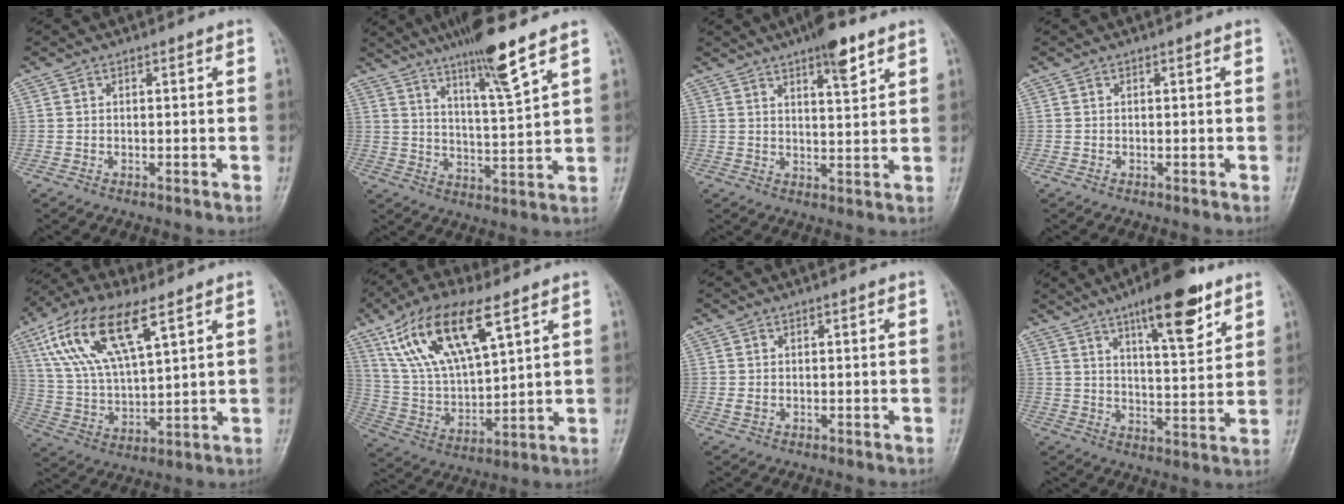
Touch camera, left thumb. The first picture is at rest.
{"total": 11.4, "force": [7.8, 0.5, 8.3], "torque": [-0.140, -0.048, 0.137]}
{"total": 7.1, "force": [4.6, 1.7, 5.1], "torque": [-0.068, -0.023, 0.068]}
{"total": 0.0}
{"total": 16.9, "force": [8.5, 6.5, 13.0], "torque": [-0.250, -0.014, 0.166]}
{"total": 18.0, "force": [9.6, 6.9, 13.6], "torque": [-0.249, -0.022, 0.190]}
{"total": 1.1, "force": [0.1, 0.7, 0.8], "torque": [-0.015, 0.001, 0.005]}
{"total": 13.3, "force": [8.0, 3.8, 10.0], "torque": [-0.129, -0.043, 0.122]}